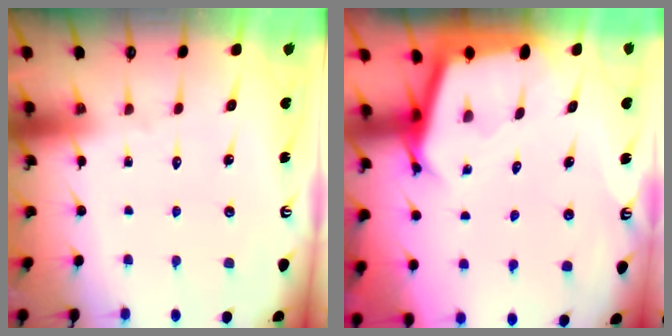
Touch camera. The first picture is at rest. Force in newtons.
{"total": 3.0, "press": 3.0, "slide": 0.2}